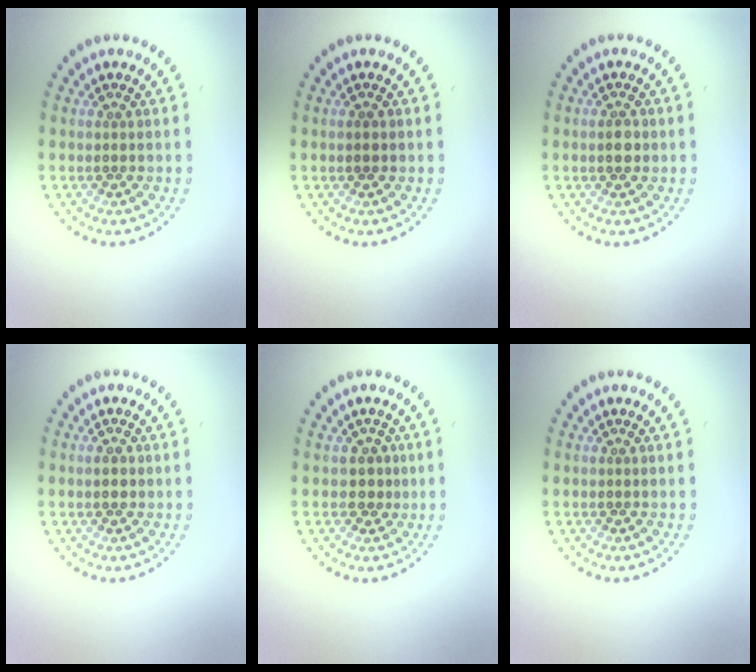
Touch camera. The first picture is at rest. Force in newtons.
{"total": 1.0, "press": 1.0, "slide": 0.1}
{"total": 1.5, "press": 1.5, "slide": 0.3}
{"total": 1.4, "press": 1.4, "slide": 0.1}
{"total": 1.6, "press": 1.3, "slide": 1.0}
{"total": 0.0}